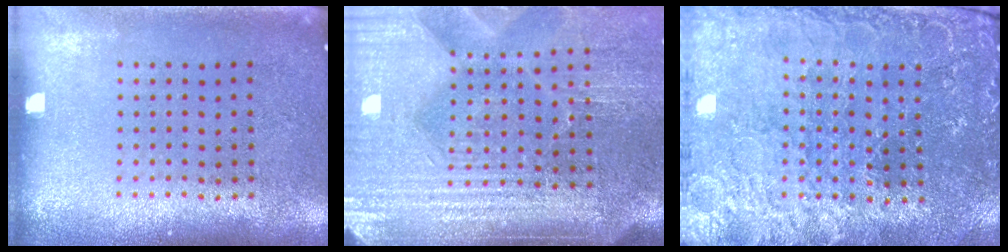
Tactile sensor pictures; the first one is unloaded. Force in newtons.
{"total": 4.6, "press": 4.1, "slide": 2.2}
{"total": 1.7, "press": 1.7, "slide": 0.3}